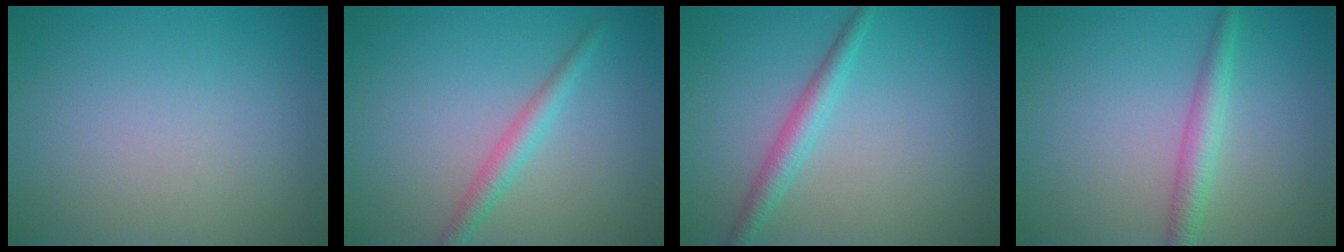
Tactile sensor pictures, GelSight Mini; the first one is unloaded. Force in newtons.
{"total": 2.2, "press": 2.2, "slide": 0.0}
{"total": 2.4, "press": 2.4, "slide": 0.1}
{"total": 2.5, "press": 2.5, "slide": 0.1}